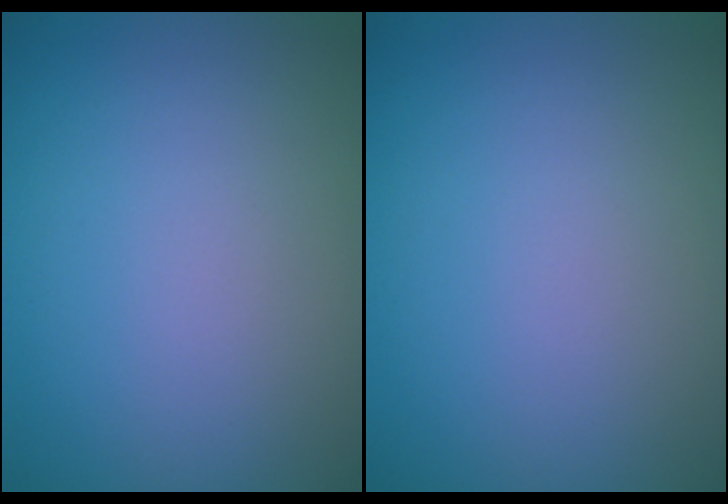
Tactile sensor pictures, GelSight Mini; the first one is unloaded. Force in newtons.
{"total": 0.0}